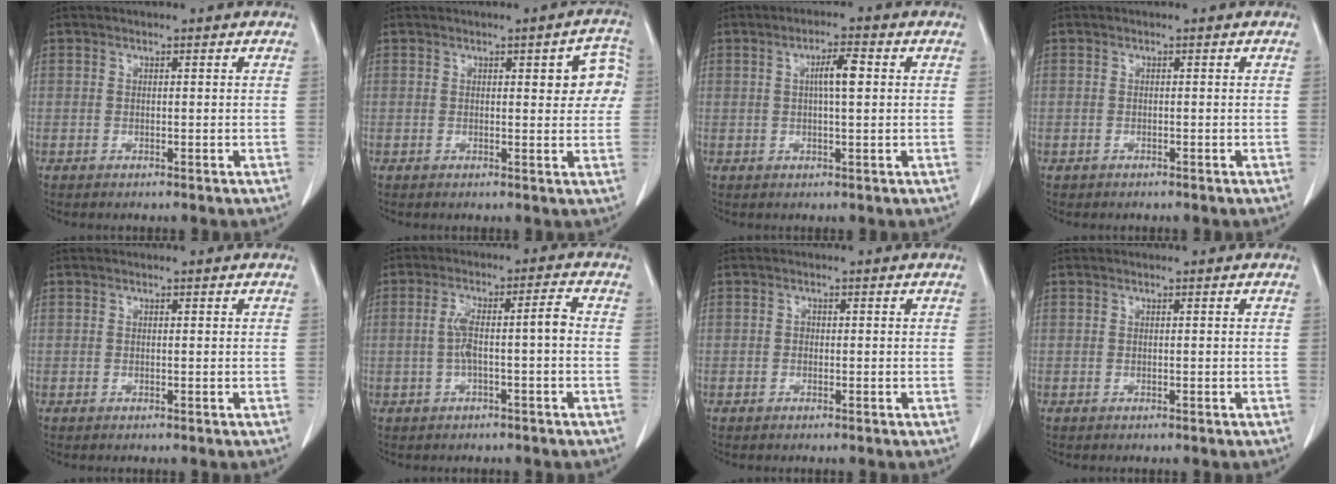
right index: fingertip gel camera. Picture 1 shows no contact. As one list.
[{"total": 5.6, "force": [1.4, 1.8, 5.1], "torque": [-0.049, 0.016, 0.010]}, {"total": 4.1, "force": [0.8, 0.5, 4.0], "torque": [-0.069, 0.005, 0.009]}, {"total": 0.6, "force": [-0.3, 0.6, -0.1], "torque": [0.001, 0.007, -0.009]}, {"total": 0.0}, {"total": 5.7, "force": [-0.6, 0.7, 5.7], "torque": [-0.110, 0.027, -0.007]}, {"total": 0.6, "force": [0.0, 0.5, 0.3], "torque": [-0.003, 0.002, -0.003]}, {"total": 0.0}]